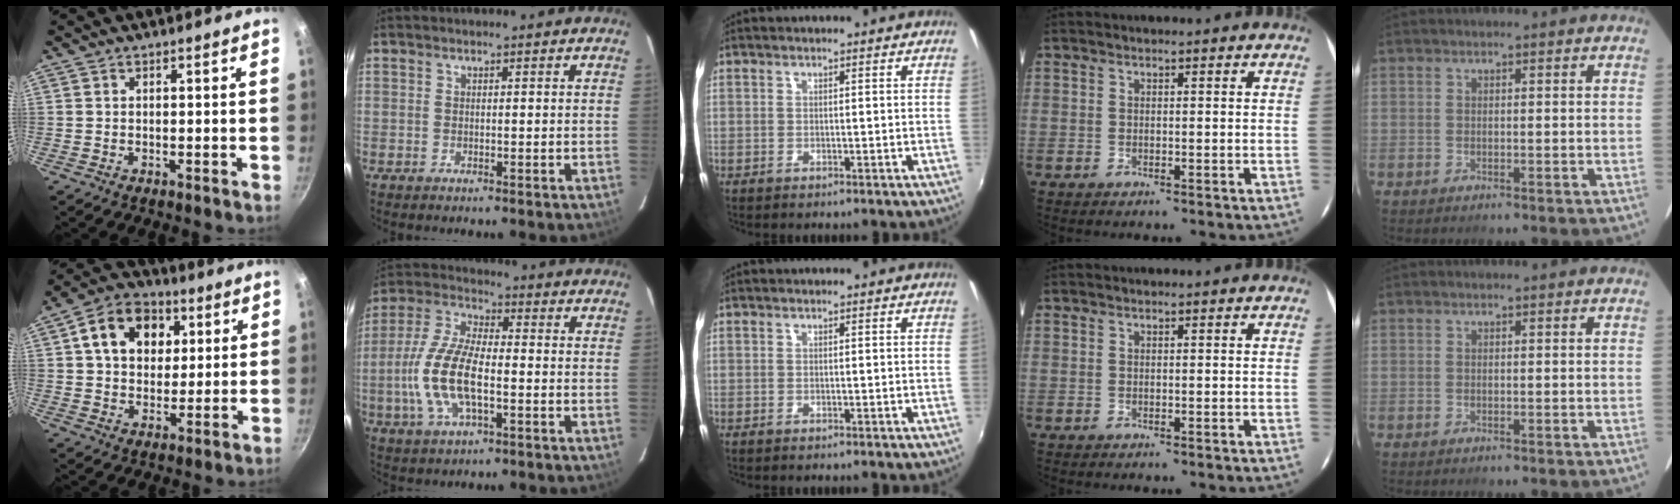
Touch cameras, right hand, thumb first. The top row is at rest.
{"thumb": {"total": 13.8, "force": [4.2, 10.3, 8.0], "torque": [-0.105, 0.009, 0.059]}, "index": {"total": 13.7, "force": [-3.0, 5.4, 12.3], "torque": [-0.267, 0.000, -0.062]}}